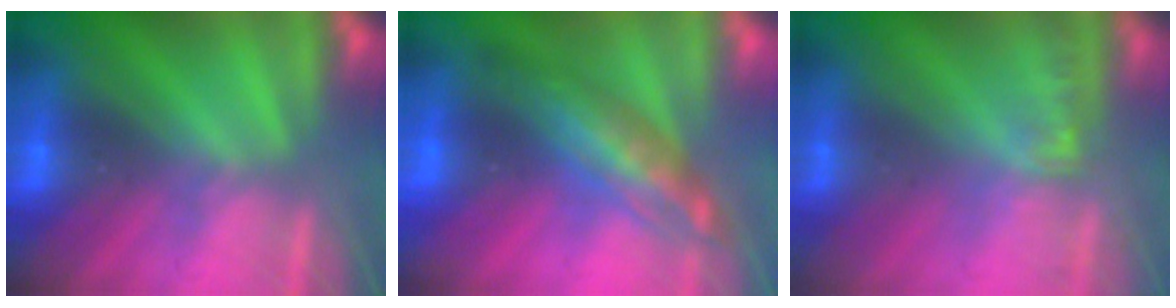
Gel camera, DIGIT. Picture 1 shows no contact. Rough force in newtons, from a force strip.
{"total": 2.9}
{"total": 1.2}